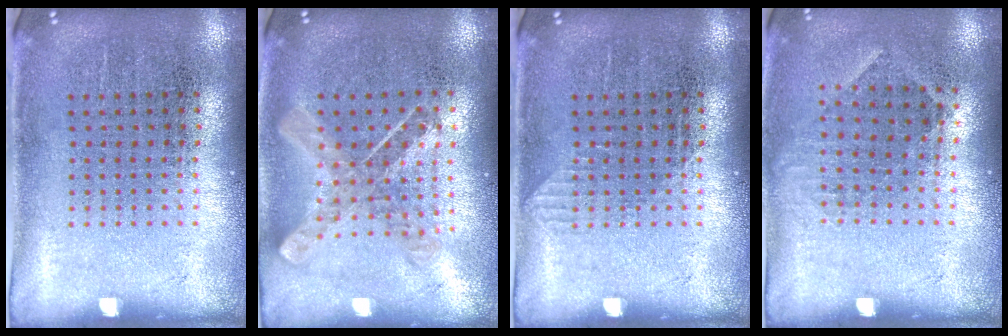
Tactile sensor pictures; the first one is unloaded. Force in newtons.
{"total": 0.9, "press": 0.8, "slide": 0.2}
{"total": 0.6, "press": 0.5, "slide": 0.2}
{"total": 0.9, "press": 0.8, "slide": 0.6}